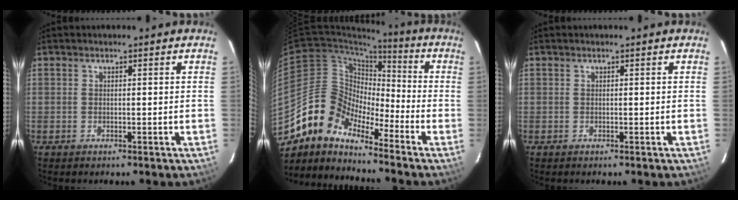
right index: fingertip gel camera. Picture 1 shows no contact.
{"total": 11.9, "force": [-9.7, 5.5, 4.3], "torque": [-0.068, 0.023, -0.204]}
{"total": 0.0}